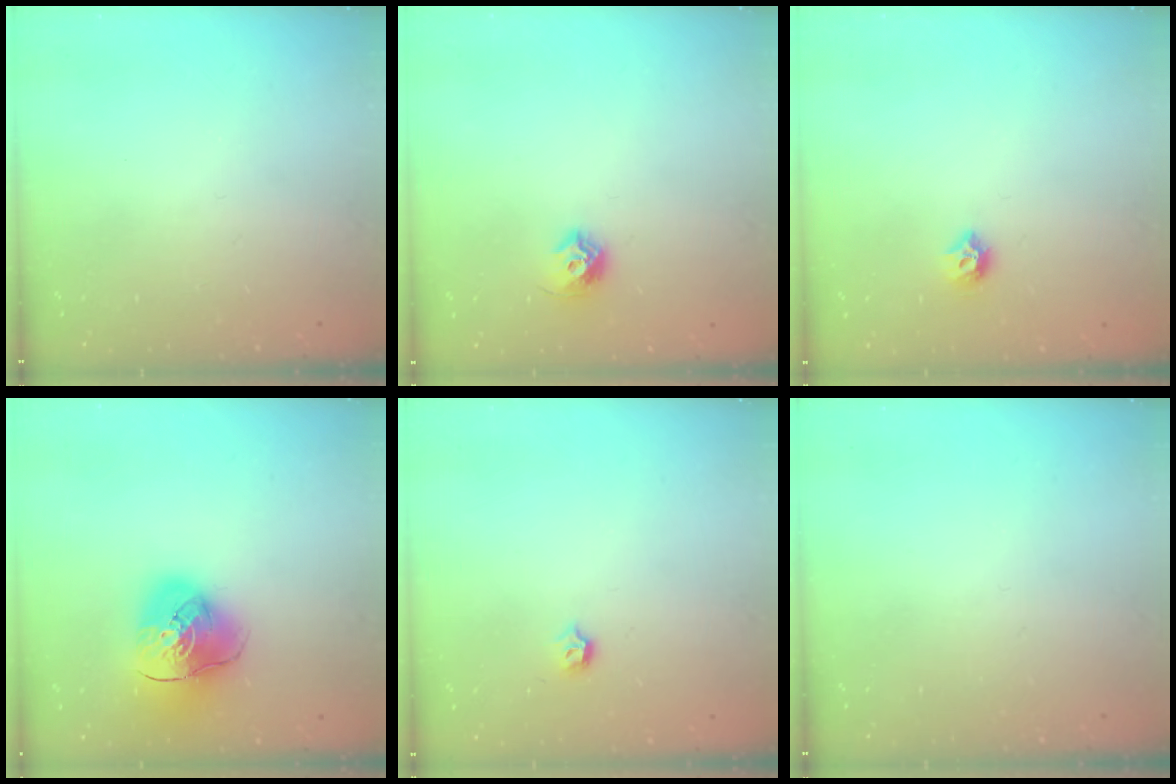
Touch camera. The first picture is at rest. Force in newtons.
{"total": 7.4, "press": 7.3, "slide": 1.1}
{"total": 6.6, "press": 6.6, "slide": 0.4}
{"total": 14.3, "press": 14.1, "slide": 2.2}
{"total": 3.7, "press": 3.6, "slide": 0.6}
{"total": 0.0}